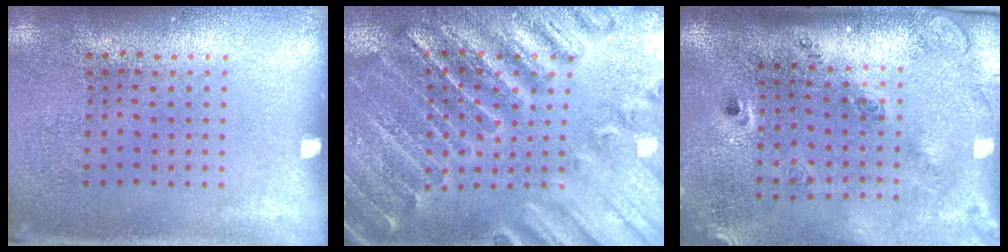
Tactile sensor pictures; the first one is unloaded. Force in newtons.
{"total": 2.8, "press": 2.8, "slide": 0.4}
{"total": 2.8, "press": 2.0, "slide": 1.9}